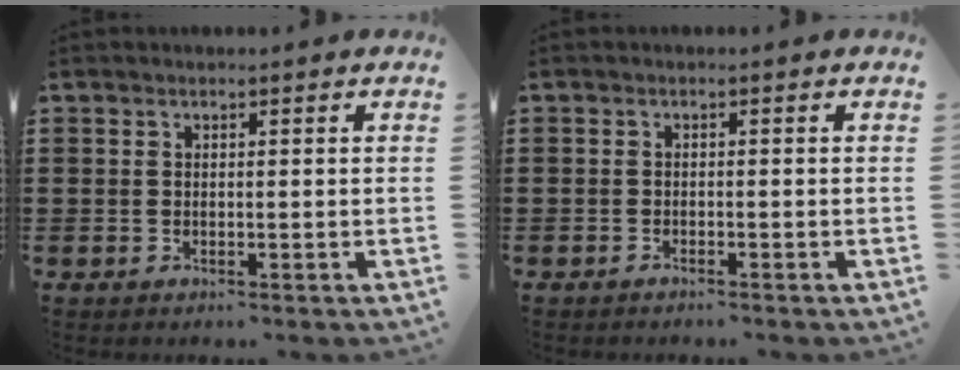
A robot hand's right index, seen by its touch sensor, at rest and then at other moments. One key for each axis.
{"total": 0.8, "fx": -0.8, "fy": -0.1, "fz": 0.1, "tx": -0.005, "ty": -0.003, "tz": -0.015}